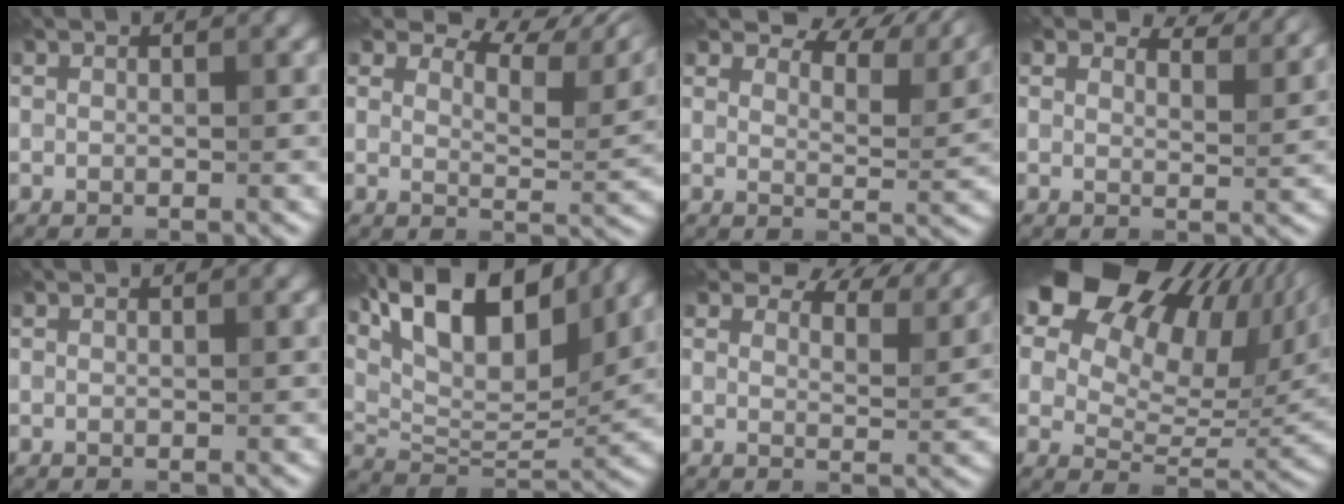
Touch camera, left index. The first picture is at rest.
{"total": 8.6, "force": [6.8, 2.9, 4.4], "torque": [-0.063, 0.009, 0.097]}
{"total": 7.4, "force": [6.4, 2.0, 3.1], "torque": [-0.050, 0.008, 0.086]}
{"total": 4.4, "force": [4.0, 1.2, 1.5], "torque": [-0.031, 0.002, 0.048]}
{"total": 0.0}
{"total": 13.2, "force": [7.9, 5.0, 9.3], "torque": [-0.155, 0.016, 0.125]}
{"total": 8.1, "force": [6.9, 2.7, 3.3], "torque": [-0.048, 0.008, 0.078]}
{"total": 20.6, "force": [10.9, 11.9, 12.9], "torque": [-0.216, 0.078, 0.179]}